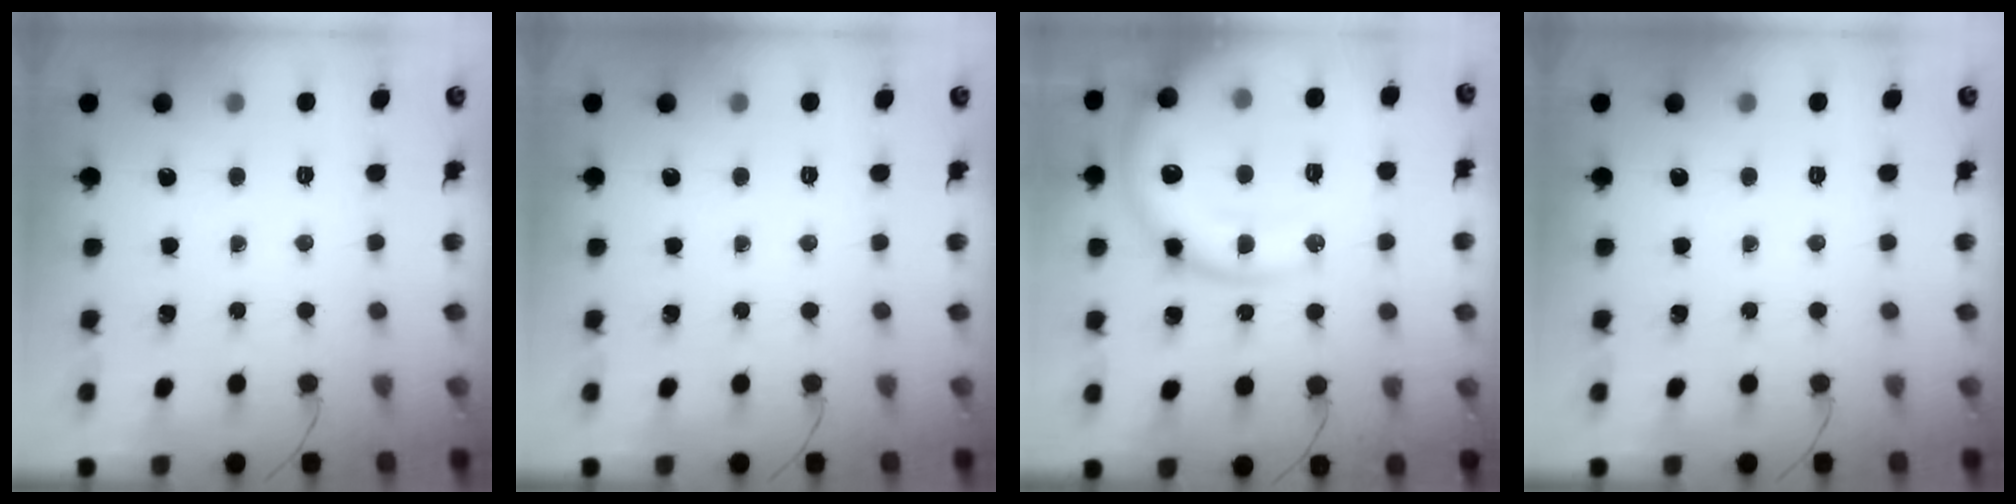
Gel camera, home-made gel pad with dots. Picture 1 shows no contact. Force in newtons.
{"total": 0.0}
{"total": 21.5, "press": 21.4, "slide": 2.2}
{"total": 0.0}